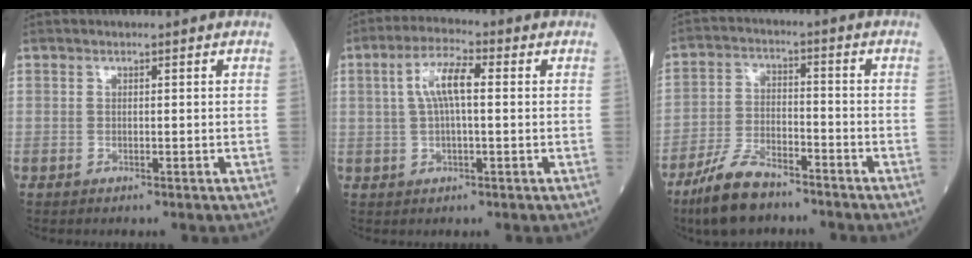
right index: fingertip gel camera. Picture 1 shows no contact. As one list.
[{"total": 6.4, "force": [1.1, 1.5, 6.1], "torque": [-0.124, 0.019, 0.019]}, {"total": 9.1, "force": [-7.1, 3.1, 4.8], "torque": [-0.105, -0.015, -0.136]}]